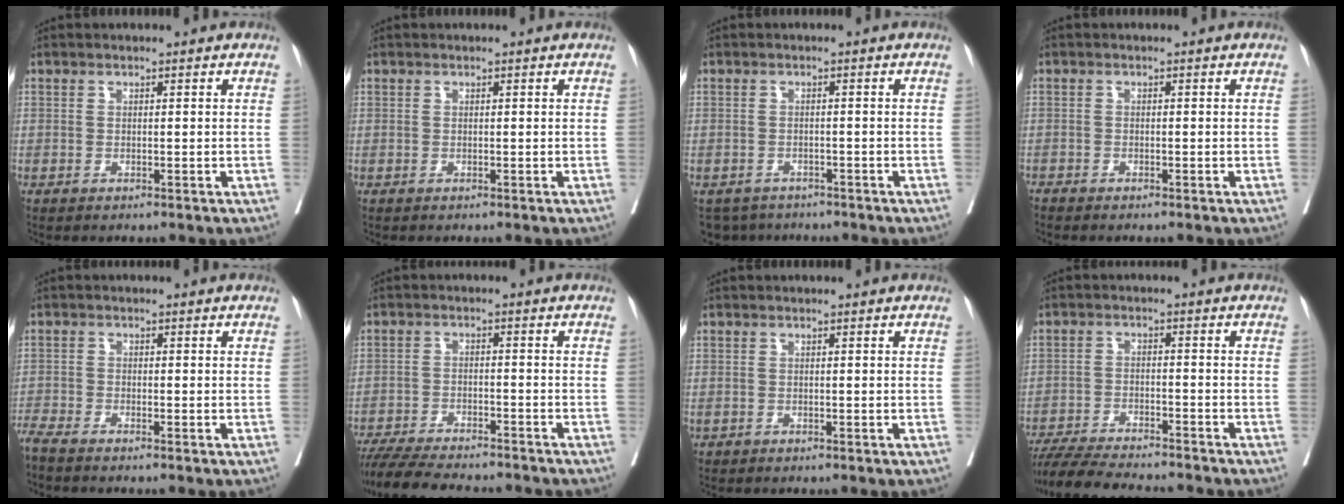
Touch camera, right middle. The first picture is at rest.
{"total": 0.0}
{"total": 4.4, "force": [-3.9, 2.1, -0.1], "torque": [0.005, -0.004, -0.059]}
{"total": 0.9, "force": [-0.9, -0.1, 0.1], "torque": [-0.011, -0.005, -0.021]}
{"total": 3.1, "force": [-2.8, -0.5, 1.2], "torque": [-0.028, -0.007, -0.056]}
{"total": 14.2, "force": [-12.8, 2.3, 5.8], "torque": [-0.108, -0.017, -0.188]}
{"total": 0.0}
{"total": 12.6, "force": [-11.5, 1.2, 5.1], "torque": [-0.082, -0.015, -0.178]}